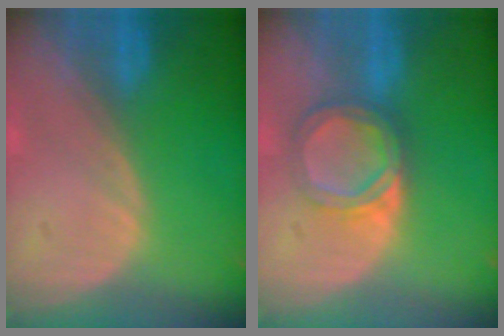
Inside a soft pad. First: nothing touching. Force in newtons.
{"total": 5.5, "press": 5.2, "slide": 1.9}